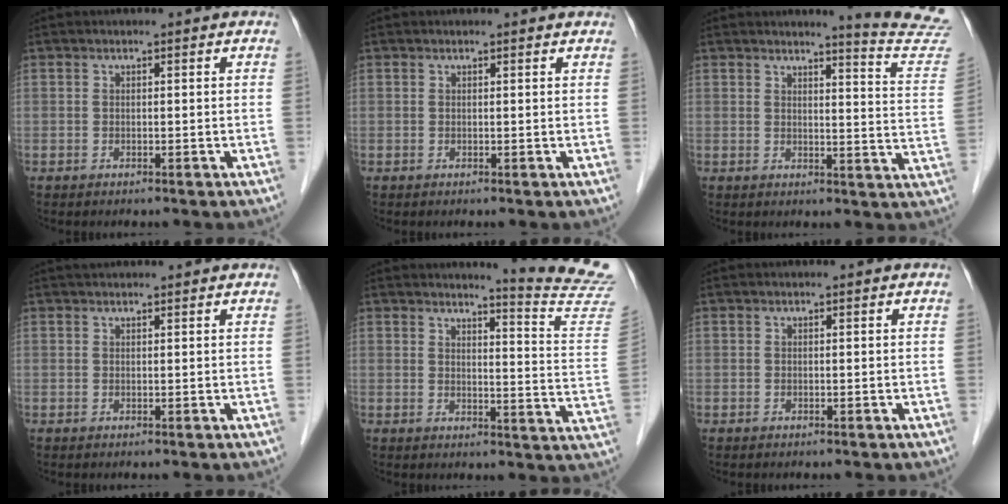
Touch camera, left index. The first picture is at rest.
{"total": 1.2, "force": [1.2, 0.1, 0.1], "torque": [-0.011, 0.003, 0.010]}
{"total": 10.7, "force": [10.6, -1.6, 1.0], "torque": [-0.013, -0.100, 0.101]}
{"total": 2.8, "force": [2.6, 0.4, 0.9], "torque": [-0.012, 0.031, 0.038]}
{"total": 12.6, "force": [12.3, -2.4, 1.5], "torque": [-0.021, -0.122, 0.125]}
{"total": 0.0}